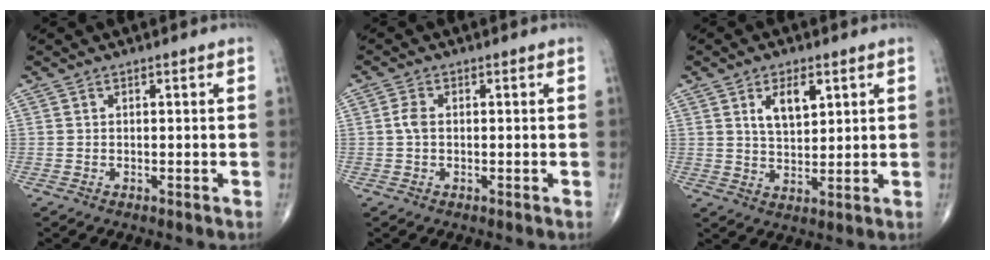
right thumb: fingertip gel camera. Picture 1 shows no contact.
{"total": 2.1, "force": [0.0, 1.3, 1.7], "torque": [-0.037, 0.003, -0.005]}
{"total": 6.7, "force": [2.8, 3.4, 5.0], "torque": [-0.072, -0.019, 0.053]}